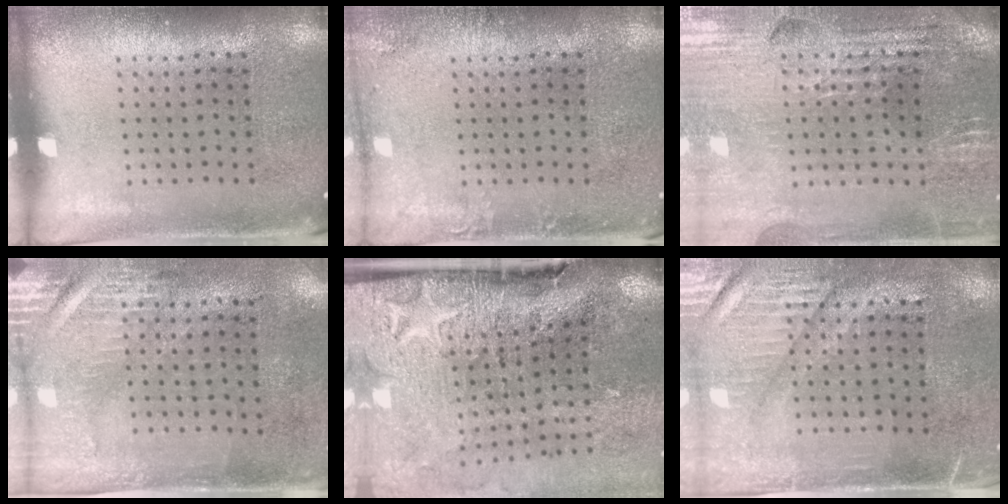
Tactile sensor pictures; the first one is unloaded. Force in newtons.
{"total": 1.5, "press": 1.5, "slide": 0.1}
{"total": 2.9, "press": 2.9, "slide": 0.5}
{"total": 3.0, "press": 2.5, "slide": 1.6}
{"total": 5.0, "press": 4.0, "slide": 3.0}
{"total": 3.6, "press": 3.1, "slide": 1.8}